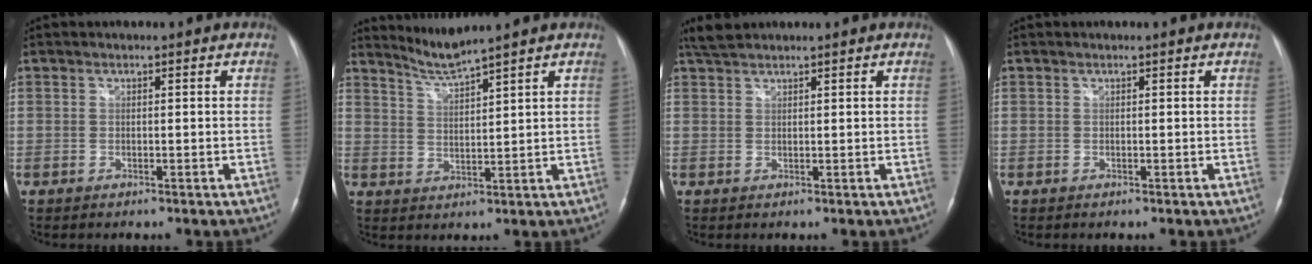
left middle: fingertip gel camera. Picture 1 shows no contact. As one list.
[{"total": 4.2, "force": [3.8, -1.7, 0.7], "torque": [-0.023, -0.018, 0.083]}, {"total": 2.6, "force": [2.4, 0.4, 0.8], "torque": [-0.022, 0.014, 0.050]}, {"total": 0.0}]